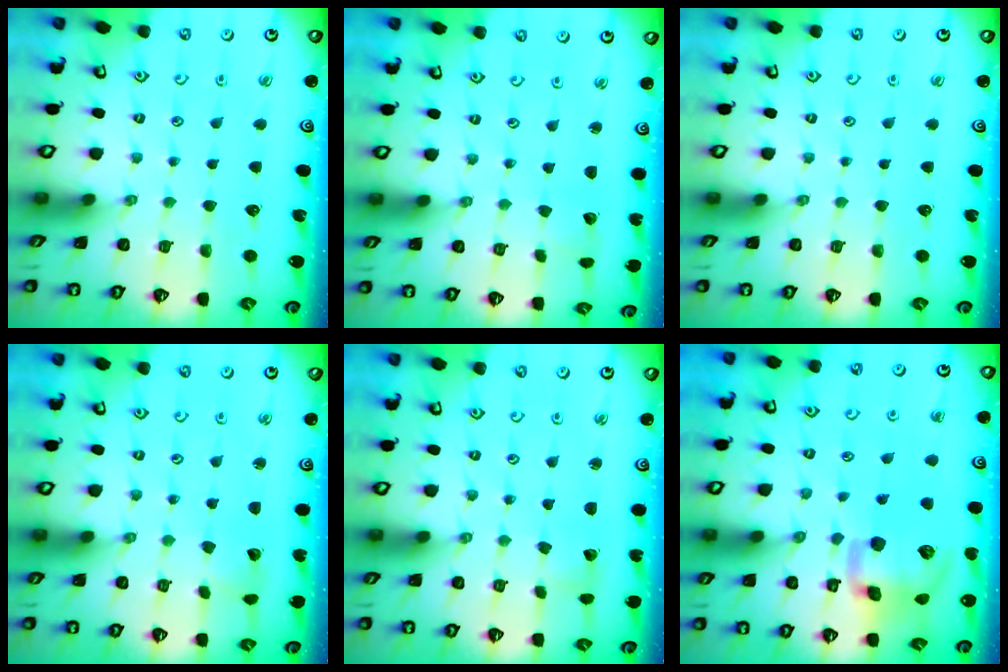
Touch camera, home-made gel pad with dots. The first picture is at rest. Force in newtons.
{"total": 1.2, "press": 1.2, "slide": 0.1}
{"total": 0.0}
{"total": 2.3, "press": 2.3, "slide": 0.0}
{"total": 1.4, "press": 1.4, "slide": 0.1}
{"total": 16.9, "press": 16.7, "slide": 2.6}